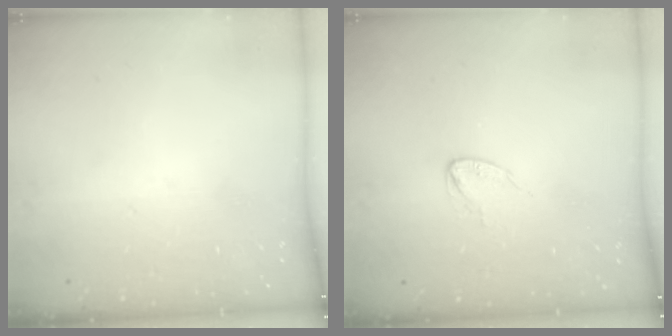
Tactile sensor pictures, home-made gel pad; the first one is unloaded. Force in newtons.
{"total": 2.3, "press": 2.3, "slide": 0.2}